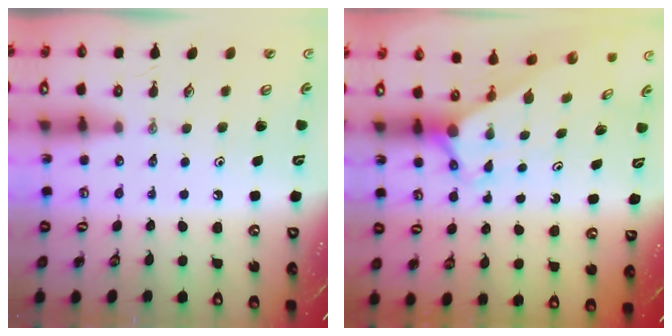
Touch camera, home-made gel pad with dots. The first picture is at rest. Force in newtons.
{"total": 2.8, "press": 2.8, "slide": 0.0}